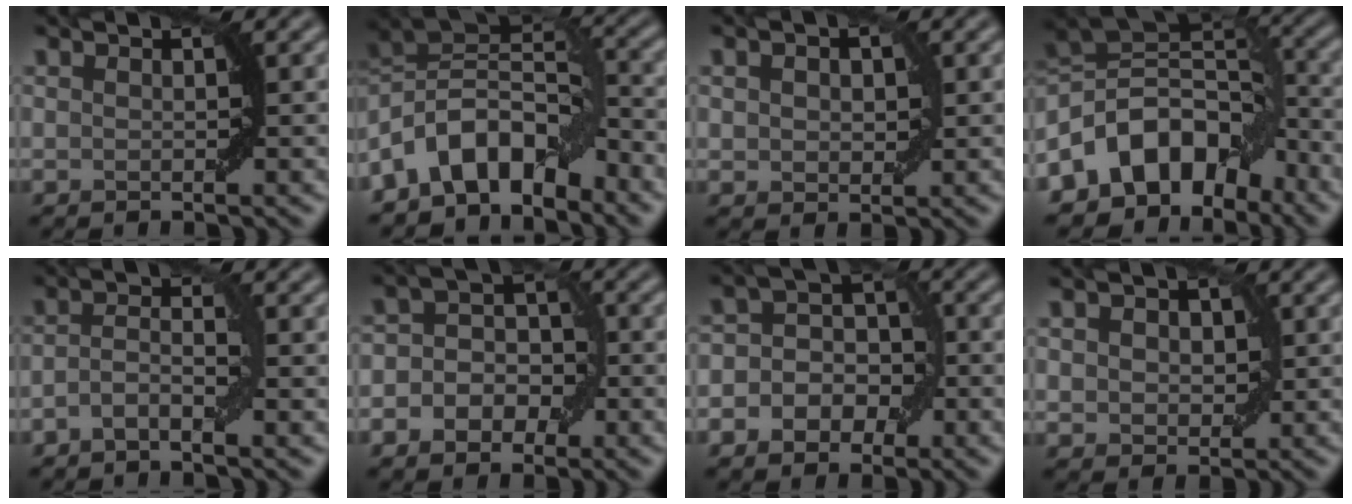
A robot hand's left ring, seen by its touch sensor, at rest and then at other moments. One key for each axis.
{"total": 8.8, "fx": -5.1, "fy": 4.7, "fz": 5.5, "tx": -0.075, "ty": 0.016, "tz": -0.110}
{"total": 2.3, "fx": 0.5, "fy": 1.8, "fz": 1.4, "tx": -0.021, "ty": 0.006, "tz": 0.005}
{"total": 10.1, "fx": -5.4, "fy": 6.7, "fz": 5.3, "tx": -0.079, "ty": 0.020, "tz": -0.114}
{"total": 2.2, "fx": -1.0, "fy": 0.7, "fz": 1.9, "tx": -0.038, "ty": 0.006, "tz": -0.025}
{"total": 5.2, "fx": -1.2, "fy": 4.0, "fz": 3.0, "tx": -0.018, "ty": 0.014, "tz": -0.033}
{"total": 5.8, "fx": -1.3, "fy": 4.6, "fz": 3.2, "tx": -0.017, "ty": 0.021, "tz": -0.039}
{"total": 3.3, "fx": 0.8, "fy": 2.5, "fz": 2.0, "tx": -0.027, "ty": 0.014, "tz": 0.000}